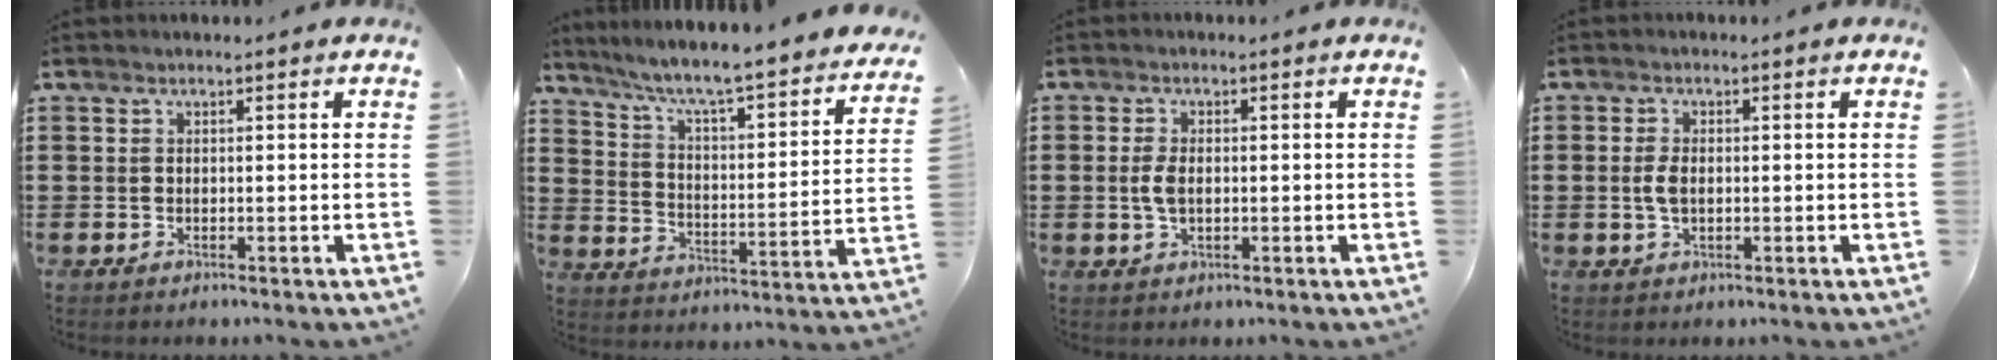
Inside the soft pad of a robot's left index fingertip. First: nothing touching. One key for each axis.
{"total": 5.3, "fx": 4.3, "fy": -0.2, "fz": 3.2, "tx": -0.081, "ty": -0.045, "tz": 0.062}
{"total": 3.1, "fx": 0.0, "fy": 1.7, "fz": 2.6, "tx": -0.069, "ty": 0.000, "tz": -0.006}
{"total": 2.5, "fx": 0.0, "fy": 1.3, "fz": 2.2, "tx": -0.059, "ty": -0.003, "tz": -0.007}